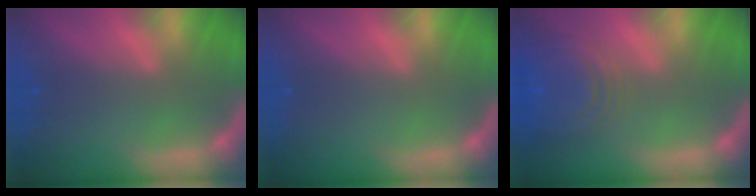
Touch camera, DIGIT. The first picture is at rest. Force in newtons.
{"total": 0.0}
{"total": 9.1}